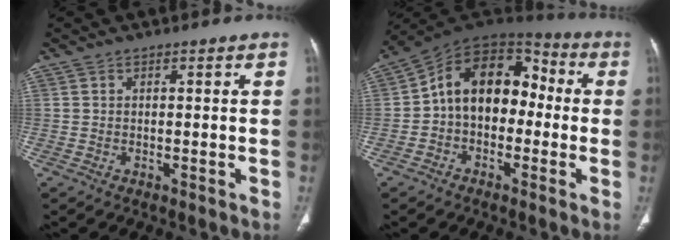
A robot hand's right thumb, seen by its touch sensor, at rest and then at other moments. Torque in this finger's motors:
{"motor_torque": [-0.25, 1.44, 0.37, 0.12, 0.14]}